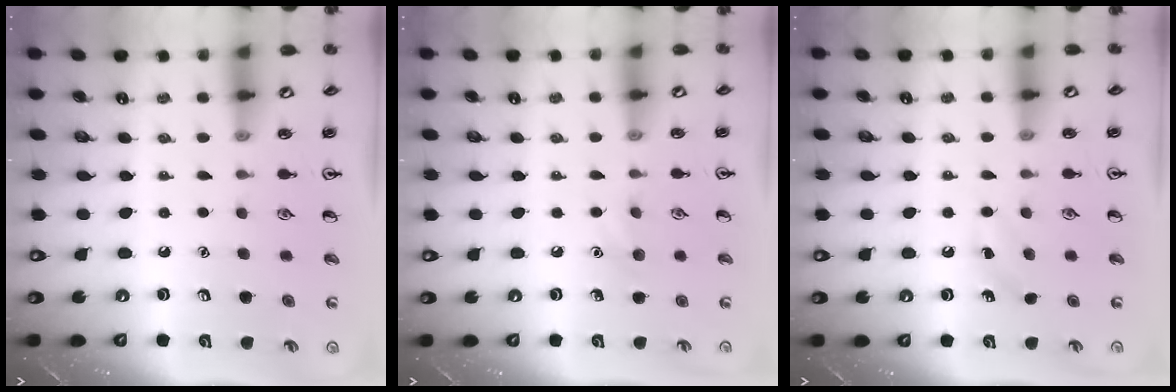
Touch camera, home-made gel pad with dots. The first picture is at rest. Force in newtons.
{"total": 5.3, "press": 5.1, "slide": 1.4}
{"total": 2.8, "press": 2.6, "slide": 1.0}